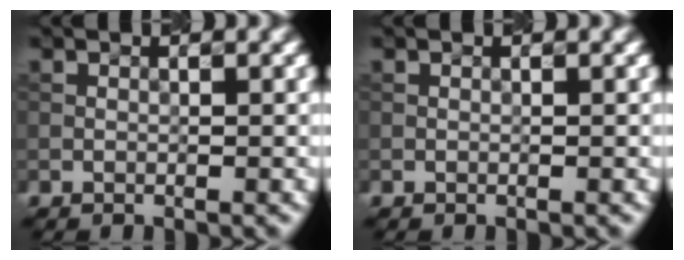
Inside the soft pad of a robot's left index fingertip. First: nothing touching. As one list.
[{"total": 0.0}]